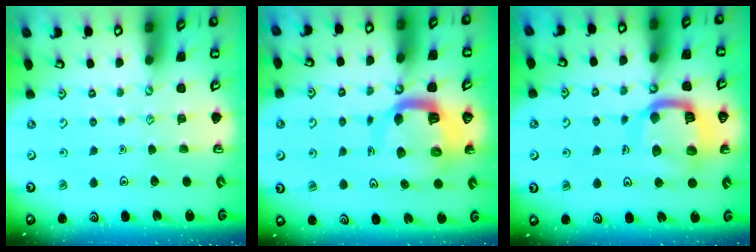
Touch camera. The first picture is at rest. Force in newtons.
{"total": 11.0, "press": 10.9, "slide": 1.3}
{"total": 15.1, "press": 15.0, "slide": 1.2}